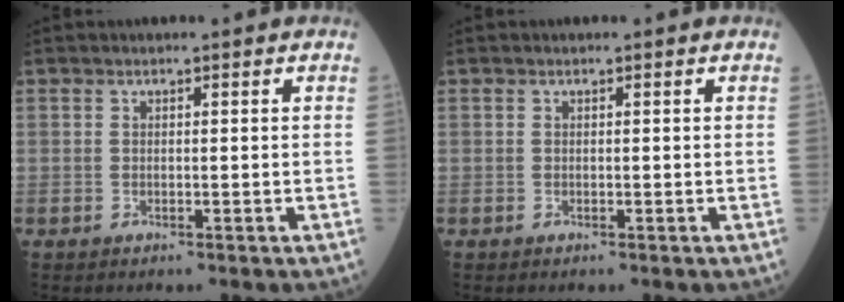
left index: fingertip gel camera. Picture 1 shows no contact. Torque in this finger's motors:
{"motor_torque": [0.00, 0.00, 0.00, 0.00]}